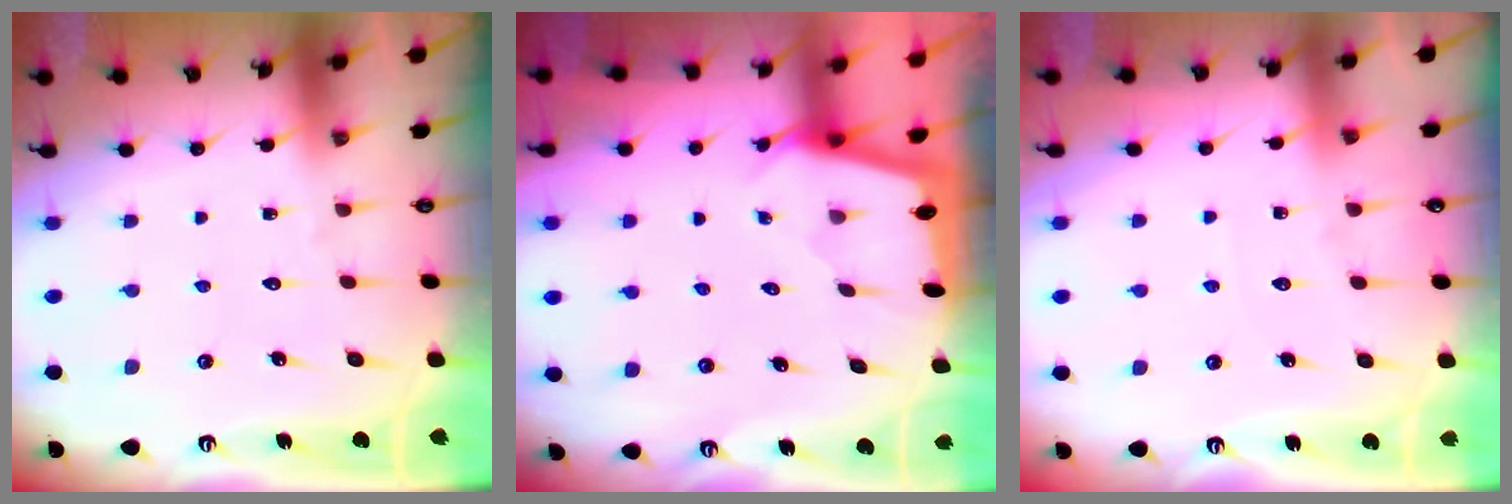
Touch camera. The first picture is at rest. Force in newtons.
{"total": 1.9, "press": 1.9, "slide": 0.1}
{"total": 4.4, "press": 4.3, "slide": 0.7}